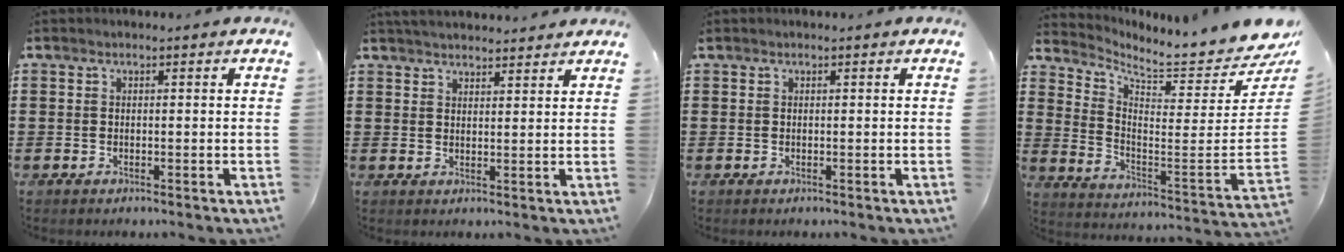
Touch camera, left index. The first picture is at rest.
{"total": 2.9, "force": [2.9, 0.1, 0.2], "torque": [-0.011, -0.004, 0.057]}
{"total": 0.0}
{"total": 6.2, "force": [6.0, 0.0, 1.7], "torque": [-0.054, -0.076, 0.095]}